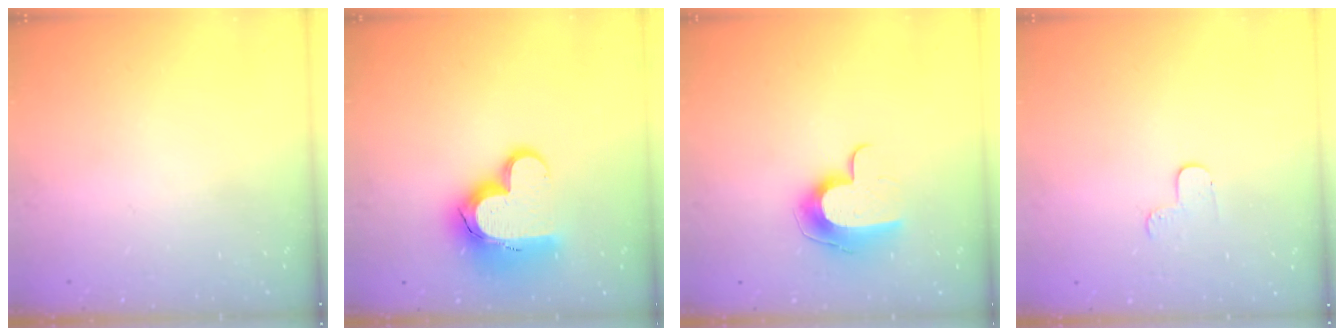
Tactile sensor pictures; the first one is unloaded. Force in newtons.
{"total": 15.6, "press": 15.5, "slide": 1.3}
{"total": 10.3, "press": 10.3, "slide": 0.3}
{"total": 4.1, "press": 4.0, "slide": 0.4}